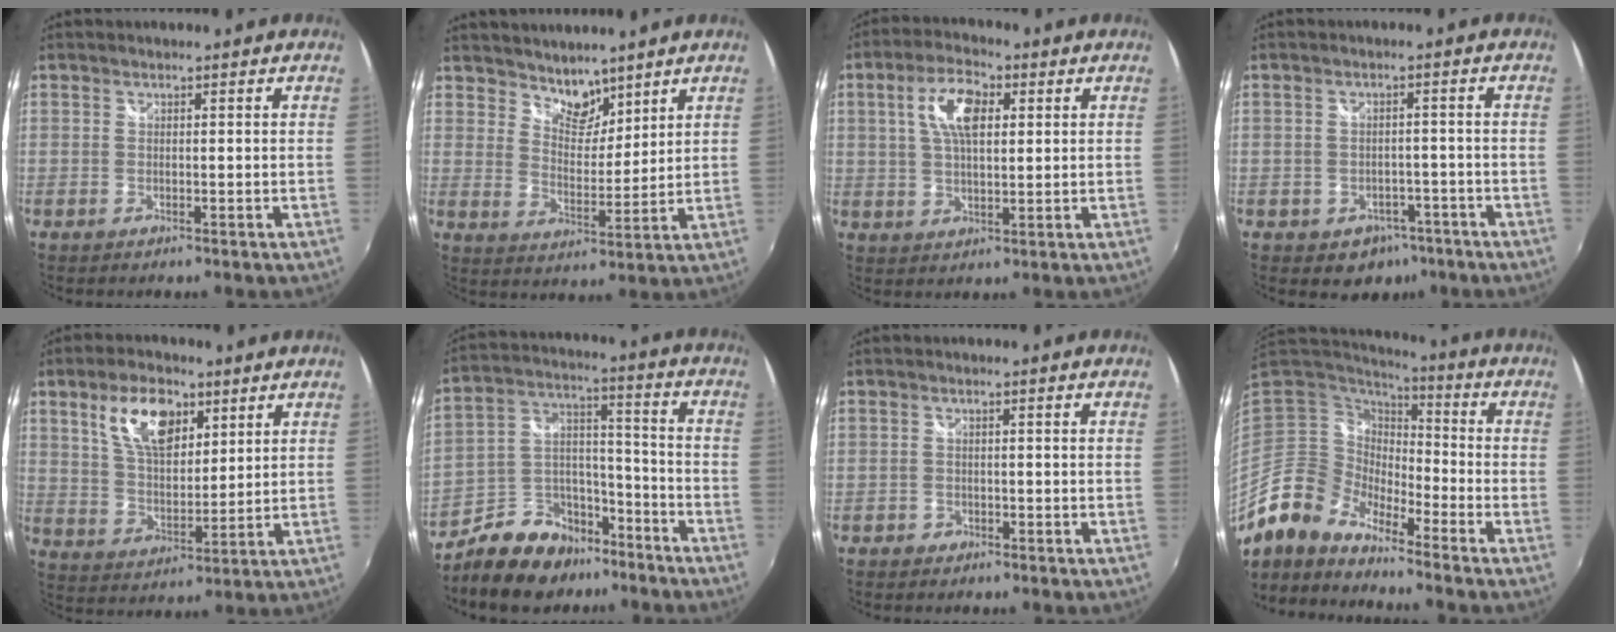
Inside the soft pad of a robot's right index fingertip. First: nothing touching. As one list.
[{"total": 6.7, "force": [5.5, 3.2, 2.0], "torque": [-0.018, -0.002, 0.096]}, {"total": 8.8, "force": [2.6, 4.1, 7.3], "torque": [-0.138, 0.017, 0.046]}, {"total": 6.0, "force": [-3.6, 4.5, 1.6], "torque": [-0.037, 0.011, -0.035]}, {"total": 11.8, "force": [5.9, 6.1, 8.3], "torque": [-0.148, 0.014, 0.111]}, {"total": 14.3, "force": [-9.7, 8.9, 5.8], "torque": [-0.124, 0.053, -0.147]}, {"total": 1.8, "force": [-1.1, 1.4, 0.3], "torque": [-0.011, 0.001, -0.017]}, {"total": 9.2, "force": [-7.6, 4.3, 2.8], "torque": [-0.047, 0.013, -0.165]}]